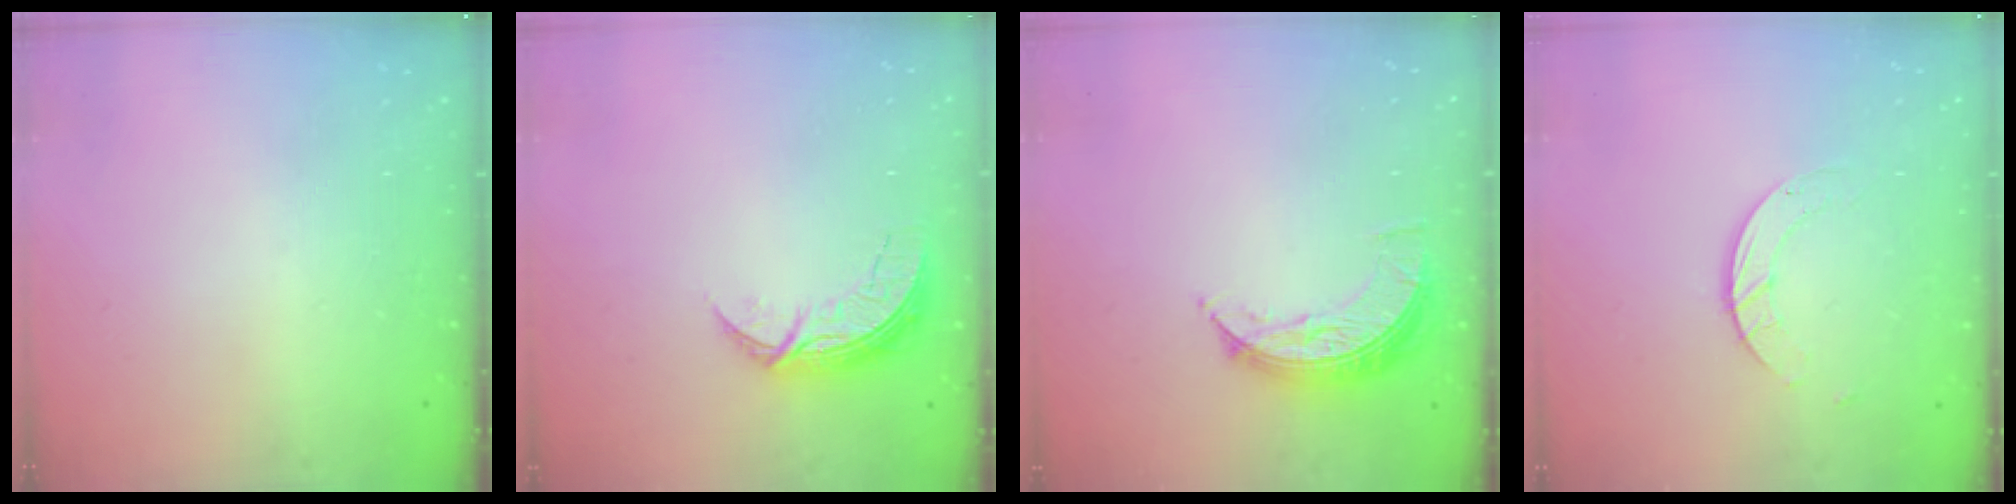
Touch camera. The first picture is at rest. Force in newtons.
{"total": 7.2, "press": 7.1, "slide": 0.5}
{"total": 7.8, "press": 7.8, "slide": 0.3}
{"total": 3.6, "press": 3.6, "slide": 0.2}